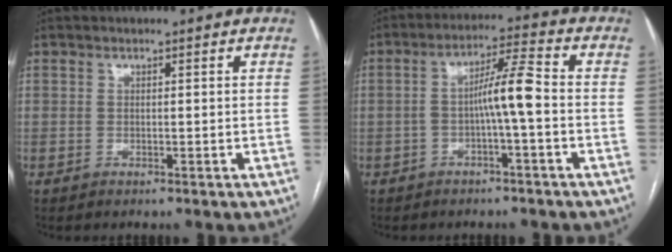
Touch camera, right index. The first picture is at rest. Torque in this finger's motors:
{"motor_torque": [0.33, -0.08, 0.19, 0.06]}